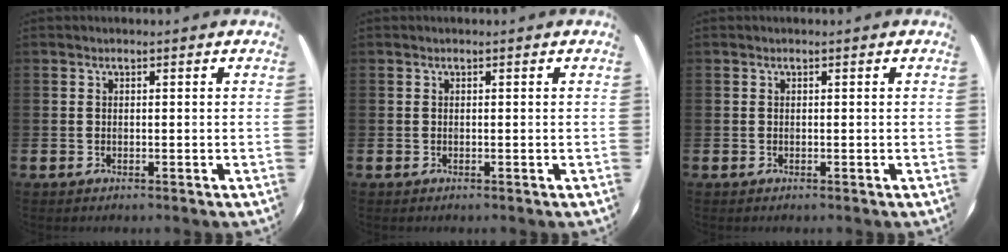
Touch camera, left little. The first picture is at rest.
{"total": 0.0}
{"total": 0.0}